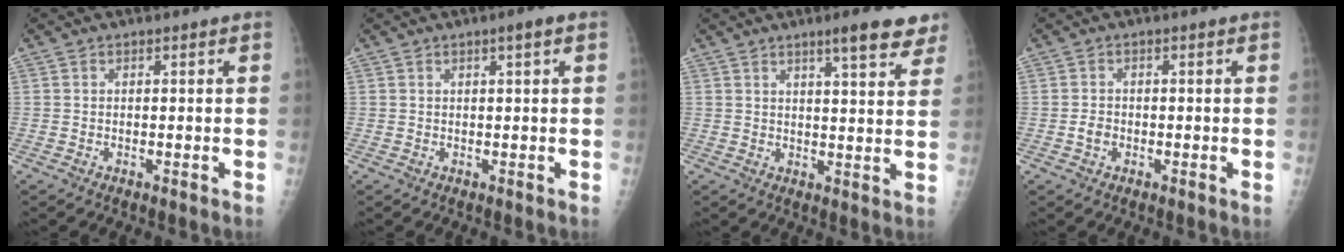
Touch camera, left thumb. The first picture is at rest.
{"total": 1.7, "force": [0.8, 0.0, 1.6], "torque": [-0.029, 0.000, 0.011]}
{"total": 8.8, "force": [6.0, 1.6, 6.2], "torque": [-0.061, -0.027, 0.077]}
{"total": 2.0, "force": [-0.7, 1.5, 1.0], "torque": [-0.011, 0.006, -0.013]}